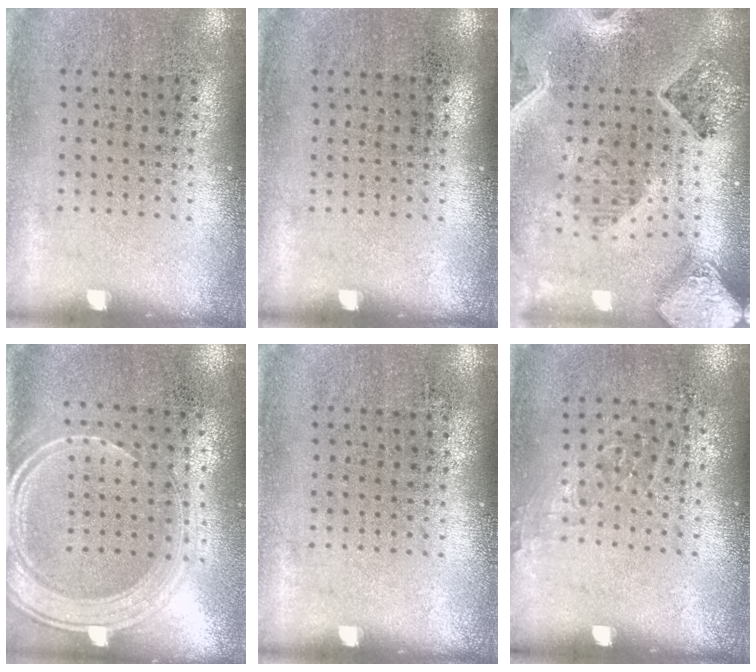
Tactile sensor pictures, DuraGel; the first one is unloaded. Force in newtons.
{"total": 0.0}
{"total": 3.2, "press": 2.7, "slide": 1.7}
{"total": 2.1, "press": 1.7, "slide": 1.2}
{"total": 0.0}
{"total": 1.0, "press": 0.7, "slide": 0.6}